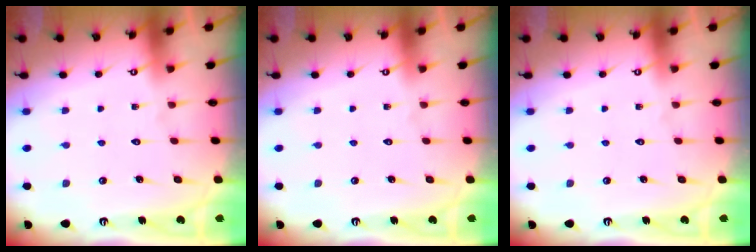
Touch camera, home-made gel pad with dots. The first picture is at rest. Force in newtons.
{"total": 0.0}
{"total": 0.0}